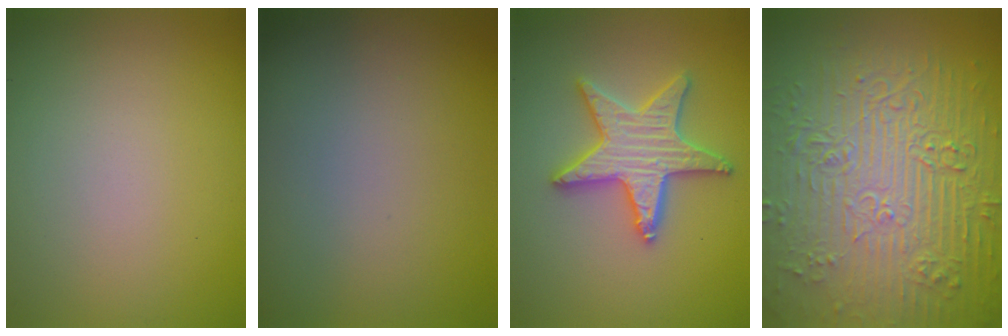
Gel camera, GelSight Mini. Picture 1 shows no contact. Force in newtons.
{"total": 0.0}
{"total": 4.9, "press": 4.9, "slide": 0.9}
{"total": 12.0, "press": 7.9, "slide": 9.0}